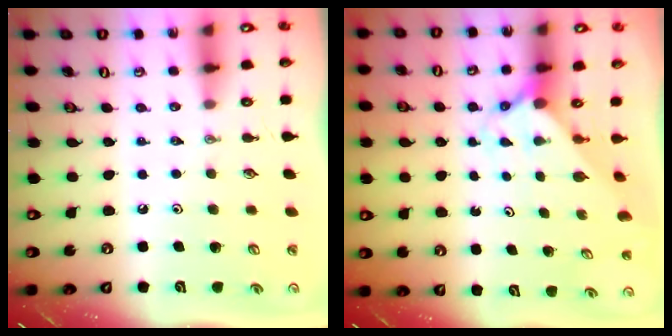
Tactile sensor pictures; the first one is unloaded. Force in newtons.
{"total": 1.8, "press": 1.8, "slide": 0.2}